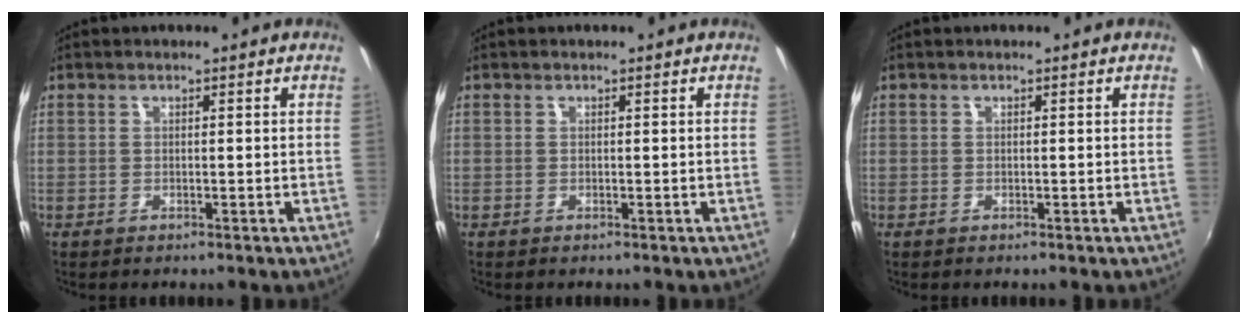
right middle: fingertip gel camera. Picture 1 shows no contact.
{"total": 0.0}
{"total": 0.0}